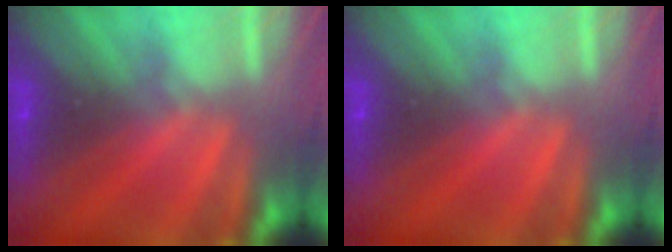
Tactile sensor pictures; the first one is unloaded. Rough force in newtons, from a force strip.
{"total": 0.0}